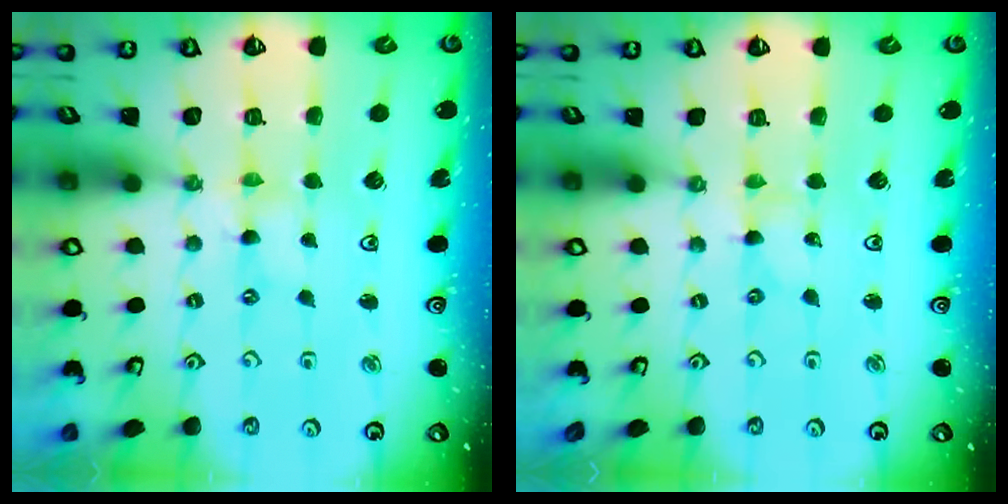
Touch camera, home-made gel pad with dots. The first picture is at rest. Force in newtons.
{"total": 0.0}